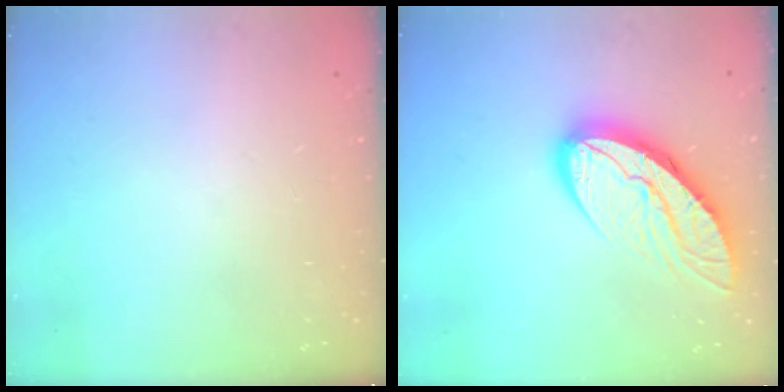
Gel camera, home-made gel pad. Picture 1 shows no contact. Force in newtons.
{"total": 13.0, "press": 13.0, "slide": 1.1}